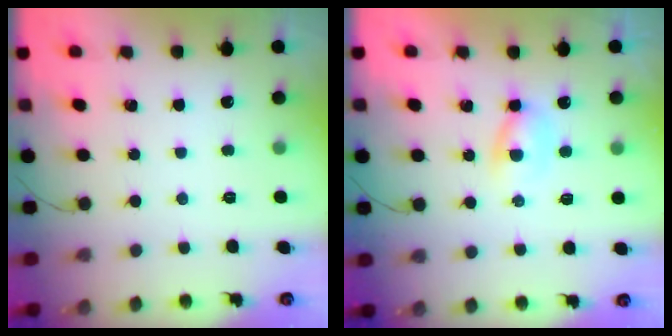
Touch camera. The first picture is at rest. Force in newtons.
{"total": 3.3, "press": 3.1, "slide": 1.2}